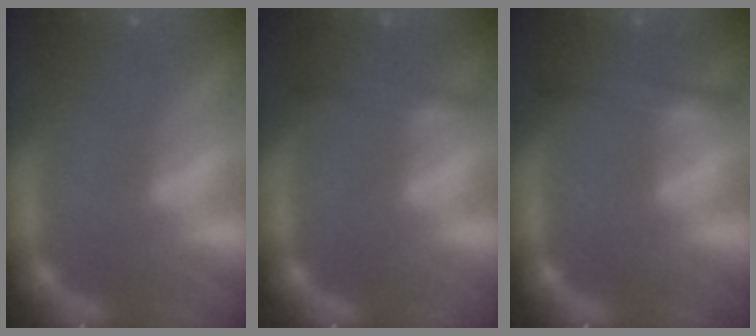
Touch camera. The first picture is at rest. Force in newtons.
{"total": 1.9}
{"total": 2.4}